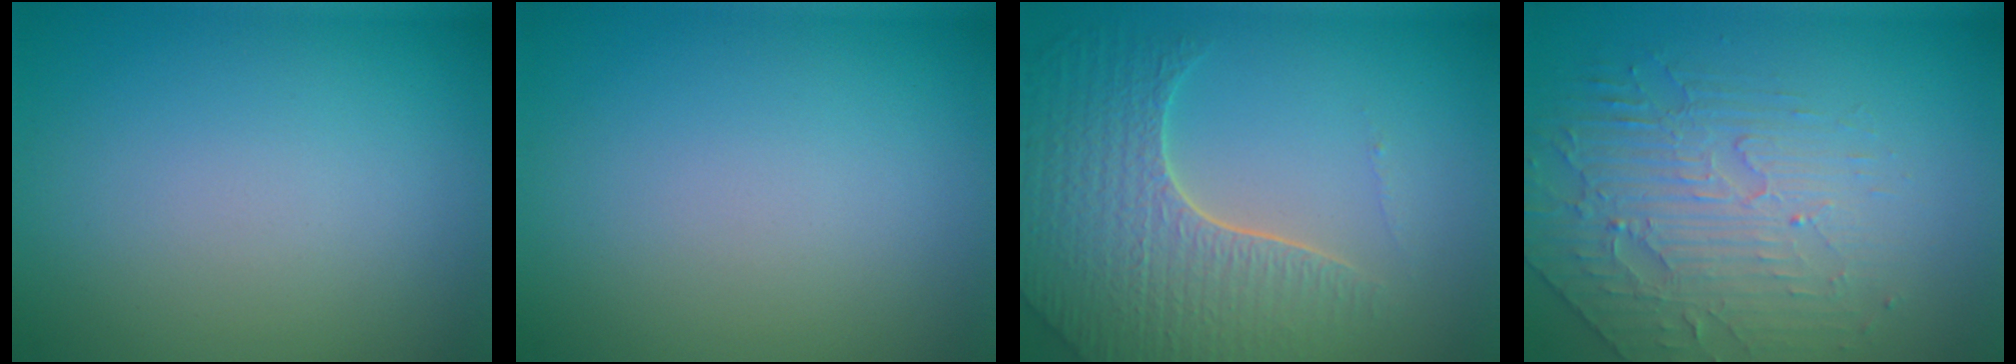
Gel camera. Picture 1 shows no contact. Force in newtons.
{"total": 0.0}
{"total": 6.8, "press": 5.2, "slide": 4.4}
{"total": 4.0, "press": 3.6, "slide": 1.6}